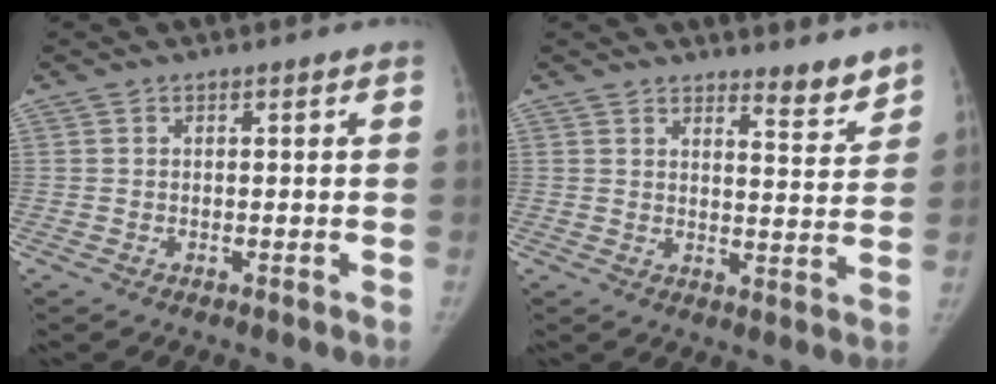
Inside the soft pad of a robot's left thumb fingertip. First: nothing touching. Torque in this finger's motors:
{"motor_torque": [0.64, -0.45, 0.59, -0.05, -0.01]}